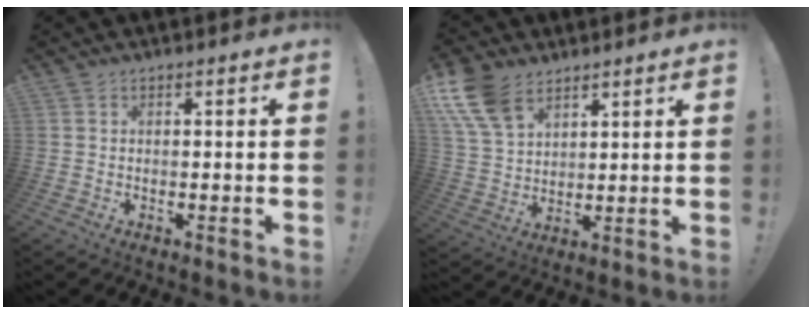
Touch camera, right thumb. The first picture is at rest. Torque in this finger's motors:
{"motor_torque": [0.65, 0.88, 0.66, 1.08, 0.28]}